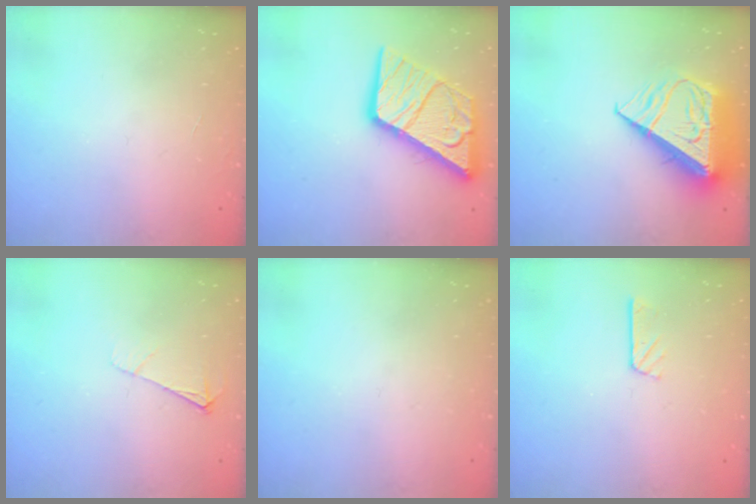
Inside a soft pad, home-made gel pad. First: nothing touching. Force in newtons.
{"total": 20.2, "press": 20.1, "slide": 2.2}
{"total": 14.1, "press": 14.0, "slide": 1.5}
{"total": 5.5, "press": 5.4, "slide": 0.7}
{"total": 0.0}
{"total": 2.8, "press": 2.8, "slide": 0.2}